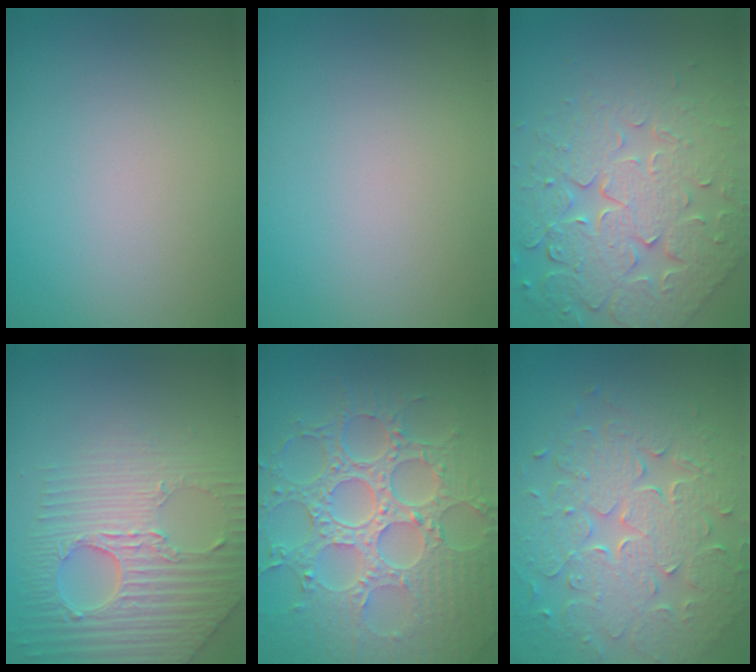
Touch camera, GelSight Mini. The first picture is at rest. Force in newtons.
{"total": 0.0}
{"total": 8.1, "press": 5.7, "slide": 5.7}
{"total": 5.0, "press": 4.7, "slide": 1.8}
{"total": 8.9, "press": 6.5, "slide": 6.1}
{"total": 8.3, "press": 6.0, "slide": 5.8}